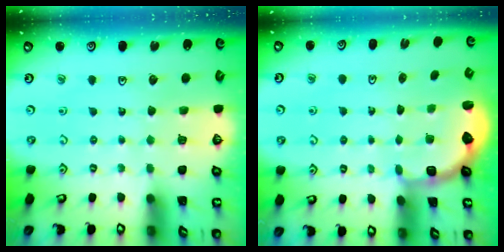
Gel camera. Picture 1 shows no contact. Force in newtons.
{"total": 2.8, "press": 2.1, "slide": 1.9}